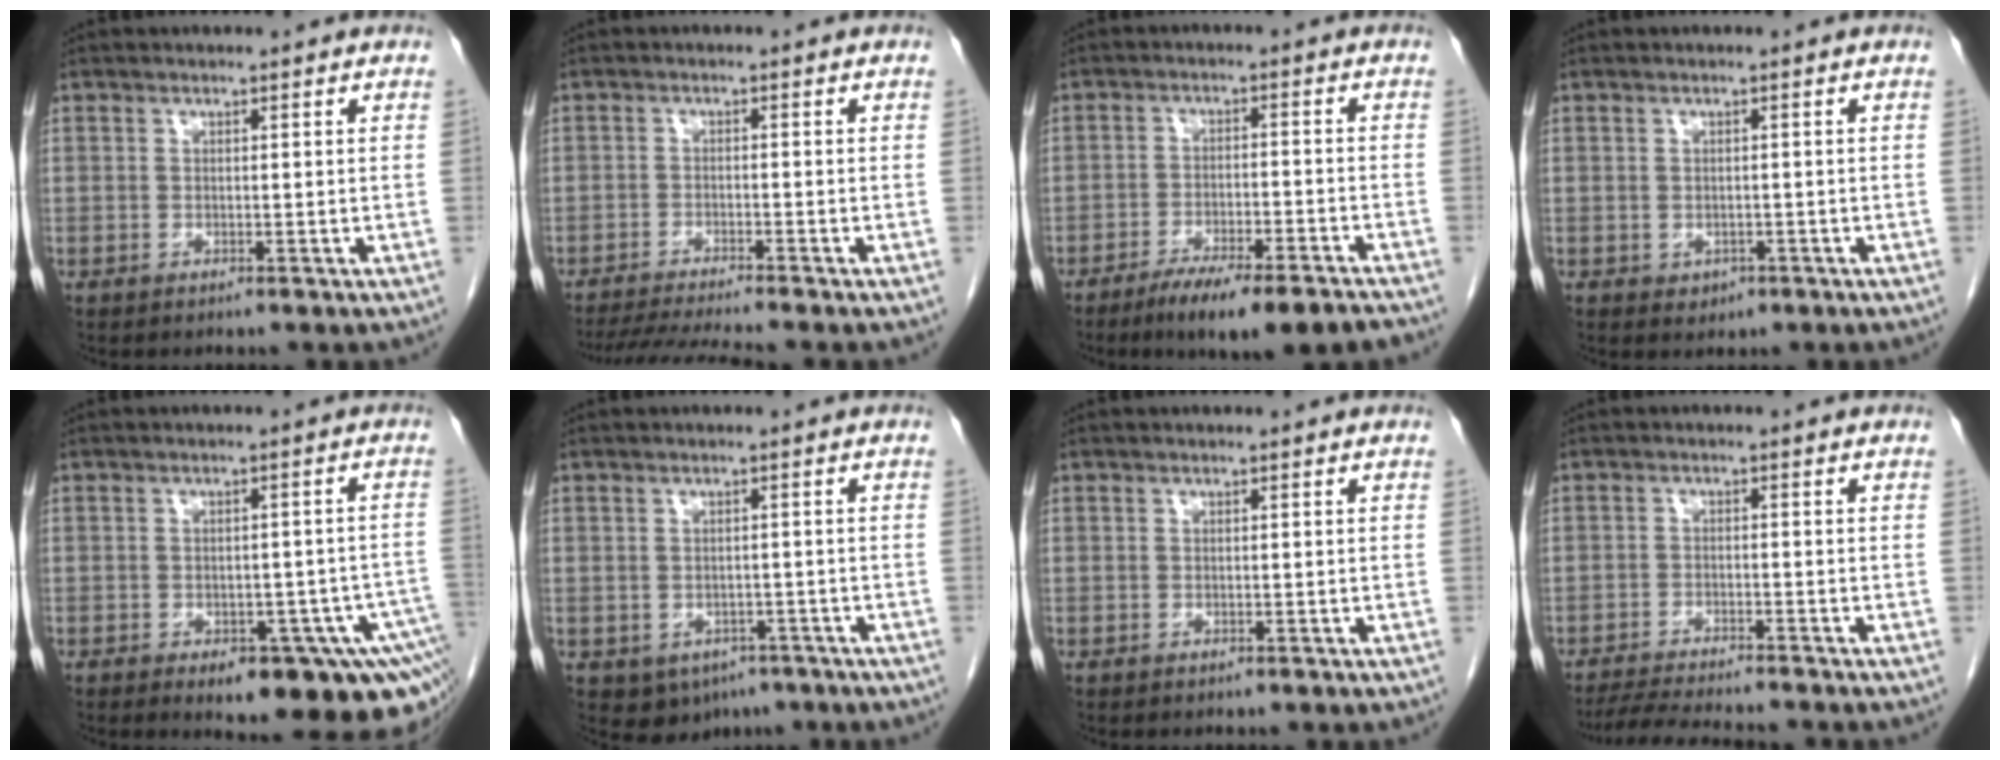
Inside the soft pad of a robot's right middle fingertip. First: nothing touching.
{"total": 6.9, "force": [-6.2, -1.4, 2.8], "torque": [-0.042, -0.020, -0.106]}
{"total": 12.7, "force": [-10.1, 1.4, 7.5], "torque": [-0.096, -0.010, -0.152]}
{"total": 1.5, "force": [-0.6, 1.2, 0.6], "torque": [-0.009, 0.003, -0.001]}
{"total": 14.2, "force": [-7.9, 4.6, 10.8], "torque": [-0.068, 0.009, -0.089]}
{"total": 6.1, "force": [-3.5, 4.5, 2.2], "torque": [-0.023, 0.006, -0.035]}
{"total": 0.0}
{"total": 8.6, "force": [-7.9, 0.4, 3.5], "torque": [-0.055, -0.017, -0.125]}